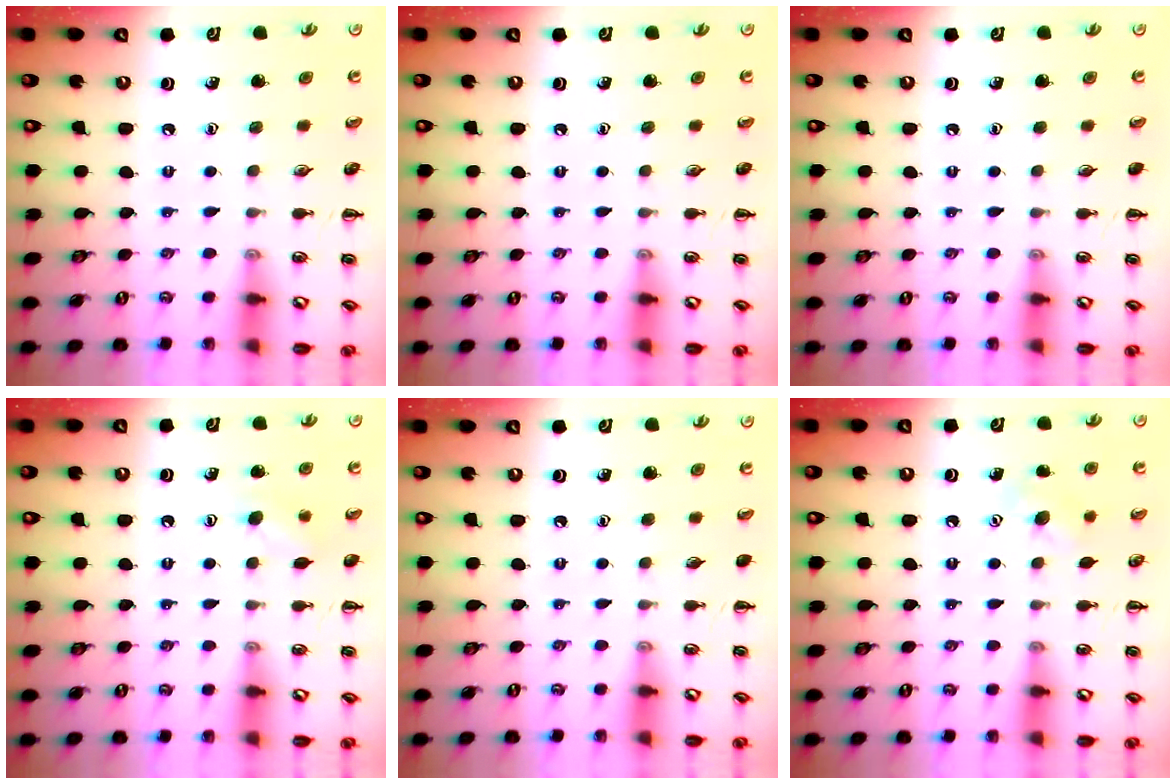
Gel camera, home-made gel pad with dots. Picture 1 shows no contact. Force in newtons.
{"total": 0.0}
{"total": 0.0}
{"total": 5.7, "press": 5.6, "slide": 1.1}
{"total": 0.0}
{"total": 6.3, "press": 6.0, "slide": 1.7}